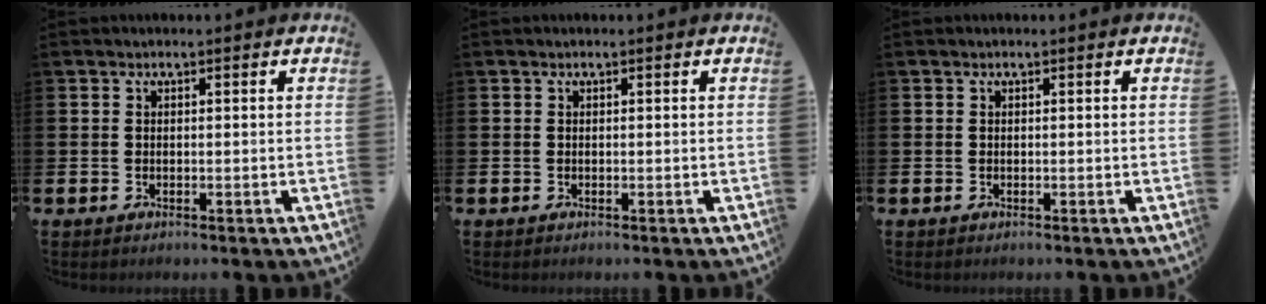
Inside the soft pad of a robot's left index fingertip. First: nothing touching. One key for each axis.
{"total": 0.0}
{"total": 0.0}